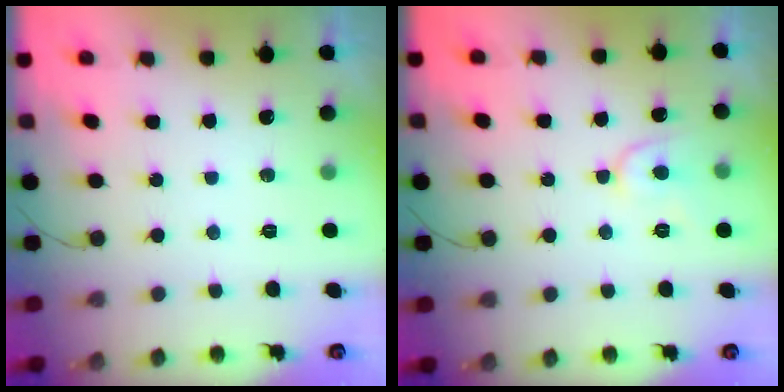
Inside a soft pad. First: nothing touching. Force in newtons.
{"total": 7.3, "press": 7.2, "slide": 0.8}